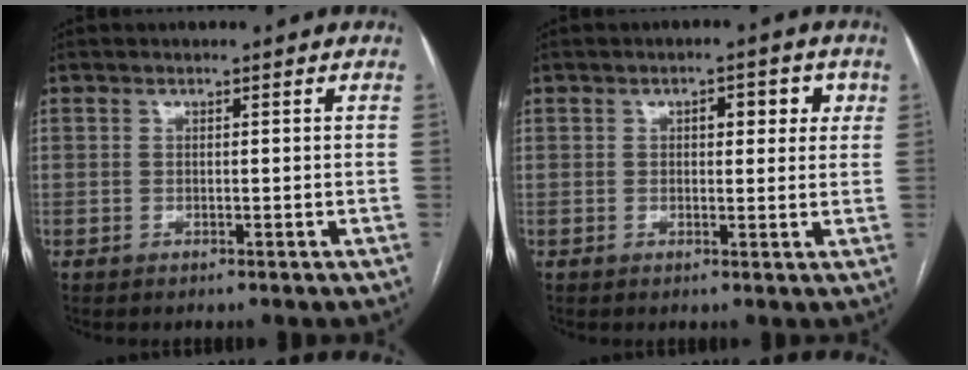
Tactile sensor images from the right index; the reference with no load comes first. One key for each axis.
{"total": 4.4, "fx": 1.5, "fy": 2.1, "fz": 3.5, "tx": -0.042, "ty": 0.015, "tz": 0.018}